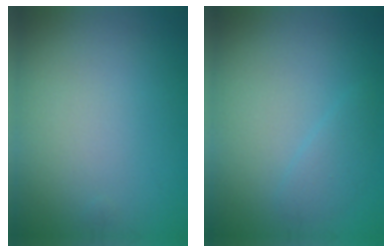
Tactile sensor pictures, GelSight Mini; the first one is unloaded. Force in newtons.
{"total": 1.5, "press": 1.5, "slide": 0.1}